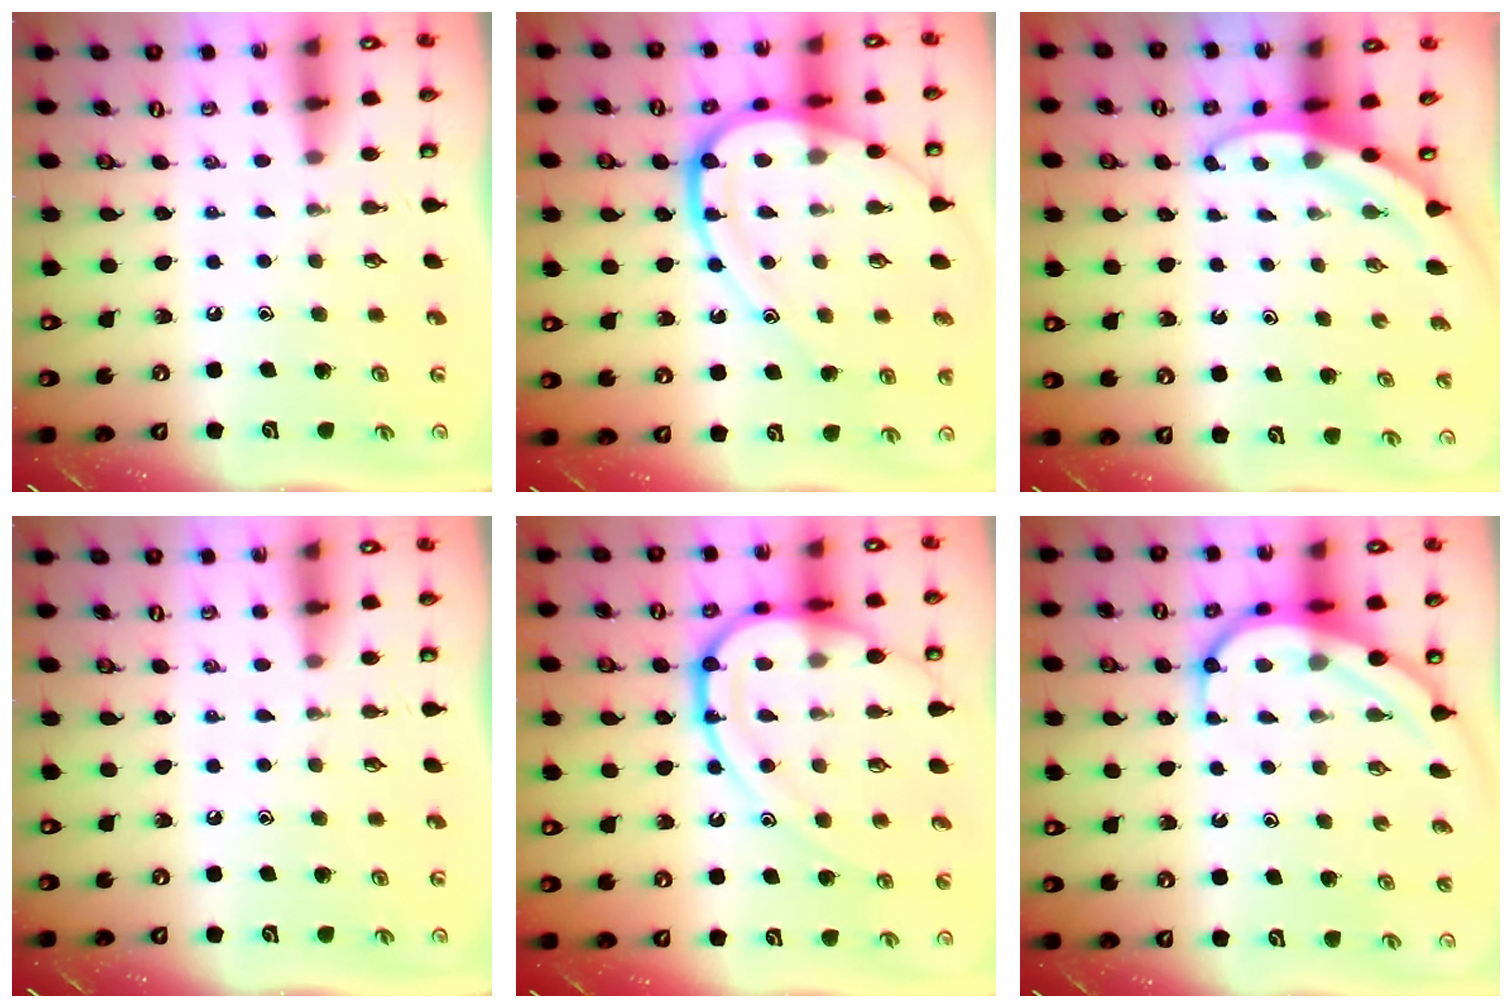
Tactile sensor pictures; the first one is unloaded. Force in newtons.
{"total": 16.4, "press": 16.3, "slide": 1.4}
{"total": 3.5, "press": 3.5, "slide": 0.1}
{"total": 0.0}
{"total": 16.7, "press": 16.6, "slide": 1.4}
{"total": 8.4, "press": 8.3, "slide": 0.7}